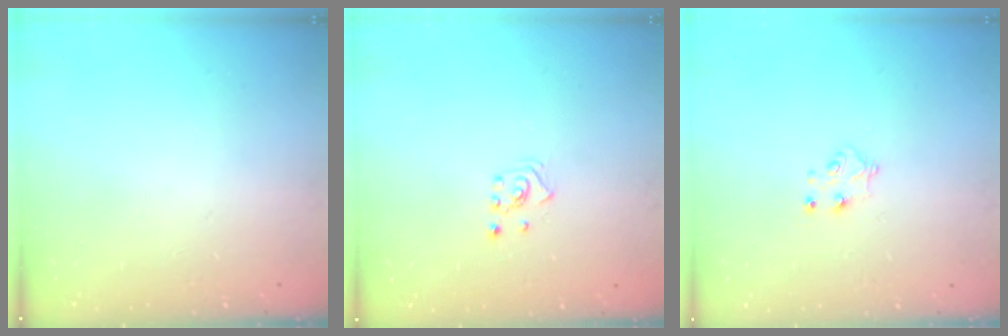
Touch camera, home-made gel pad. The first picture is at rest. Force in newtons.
{"total": 2.1, "press": 1.9, "slide": 0.8}
{"total": 5.5, "press": 5.5, "slide": 0.5}